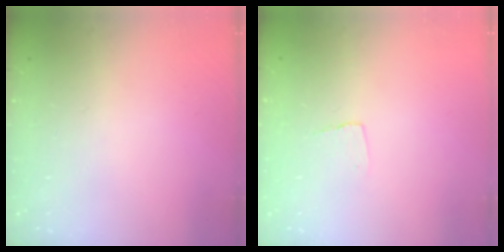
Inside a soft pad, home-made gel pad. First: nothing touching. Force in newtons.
{"total": 4.1, "press": 4.1, "slide": 0.2}